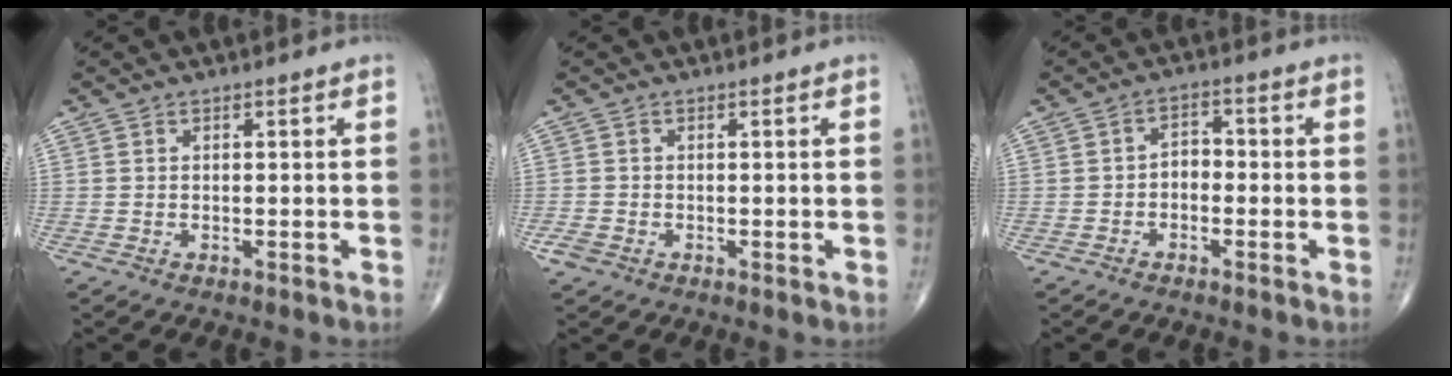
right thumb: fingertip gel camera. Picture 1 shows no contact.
{"total": 2.1, "force": [-1.0, 1.6, 1.0], "torque": [-0.018, 0.001, -0.020]}
{"total": 3.4, "force": [-1.1, 2.3, 2.1], "torque": [-0.016, 0.024, -0.031]}